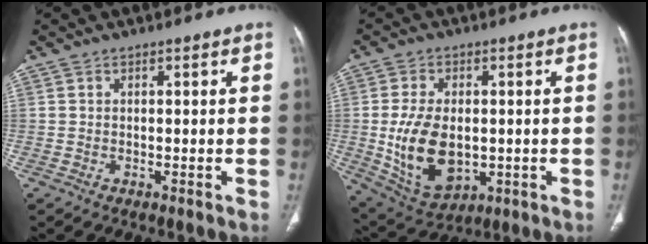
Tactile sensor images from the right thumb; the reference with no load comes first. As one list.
[{"total": 13.8, "force": [-1.1, 8.5, 10.7], "torque": [-0.186, -0.008, 0.004]}]